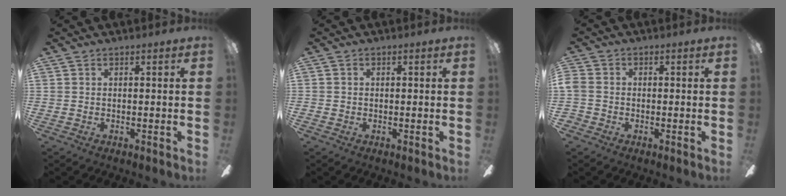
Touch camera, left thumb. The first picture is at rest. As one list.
[{"total": 0.7, "force": [-0.2, 0.6, 0.2], "torque": [-0.002, 0.004, -0.004]}, {"total": 3.1, "force": [-1.2, 2.6, 1.1], "torque": [-0.023, 0.010, -0.023]}]